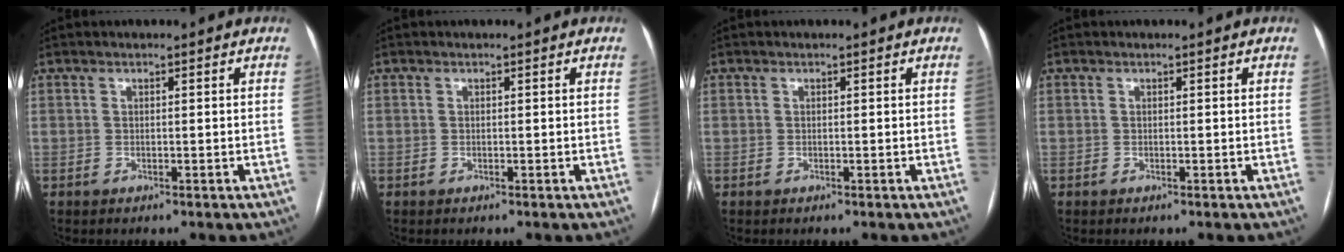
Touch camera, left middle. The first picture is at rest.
{"total": 0.0}
{"total": 0.0}
{"total": 0.0}